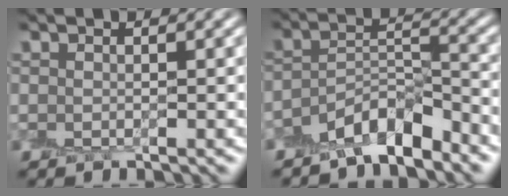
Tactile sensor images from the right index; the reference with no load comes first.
{"total": 4.7, "force": [-3.9, 1.5, 2.1], "torque": [-0.031, 0.009, -0.073]}